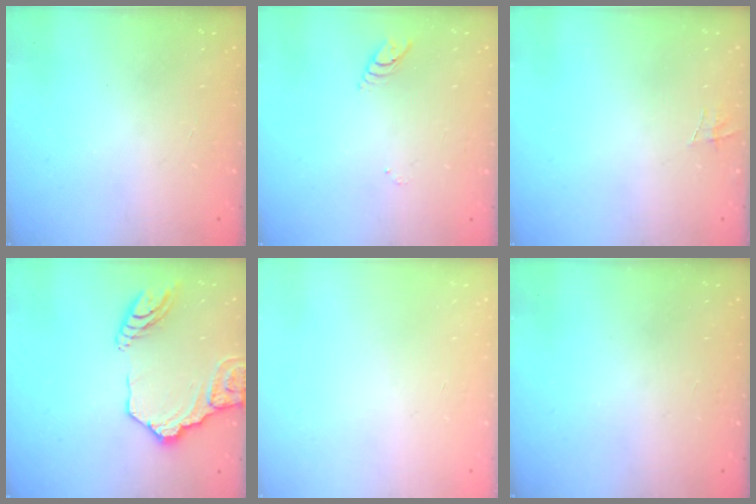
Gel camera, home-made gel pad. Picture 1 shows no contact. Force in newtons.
{"total": 3.0, "press": 3.0, "slide": 0.3}
{"total": 4.3, "press": 4.3, "slide": 0.3}
{"total": 15.4, "press": 15.3, "slide": 1.8}
{"total": 0.0}
{"total": 0.0}